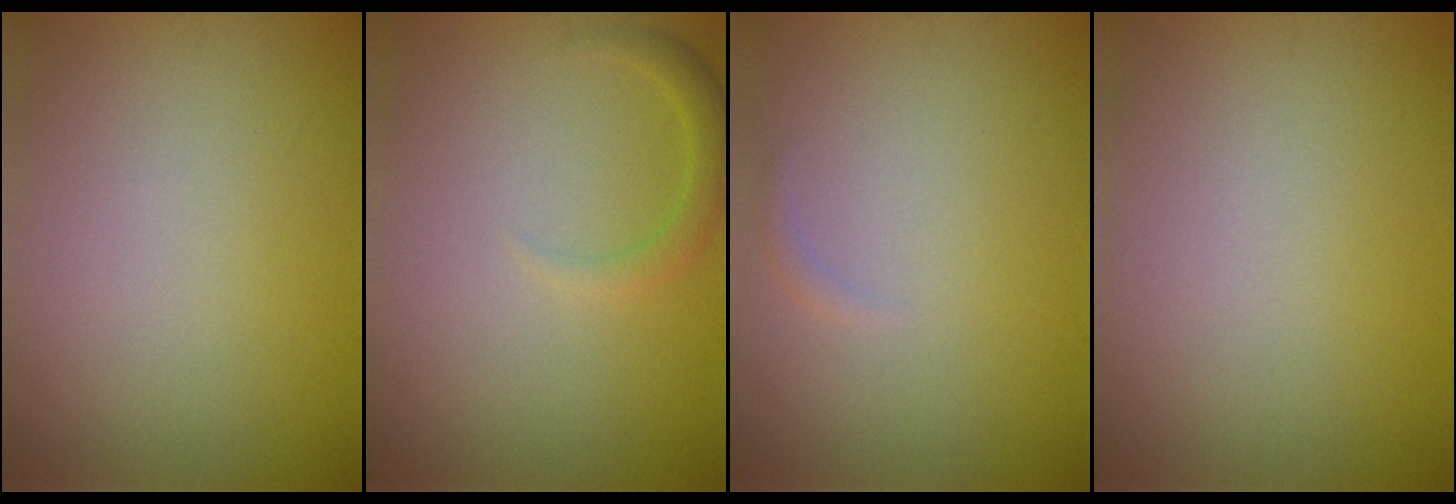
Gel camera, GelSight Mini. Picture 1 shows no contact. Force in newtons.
{"total": 1.6, "press": 1.6, "slide": 0.1}
{"total": 0.6, "press": 0.6, "slide": 0.1}
{"total": 0.0}